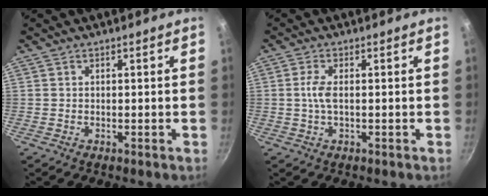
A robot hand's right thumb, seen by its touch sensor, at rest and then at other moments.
{"total": 3.3, "force": [0.0, 1.2, 3.0], "torque": [-0.073, 0.004, -0.003]}